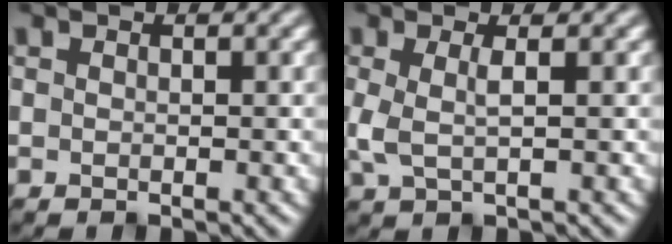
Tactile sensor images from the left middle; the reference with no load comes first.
{"total": 2.1, "force": [0.3, 0.5, 2.0], "torque": [-0.047, -0.003, 0.007]}